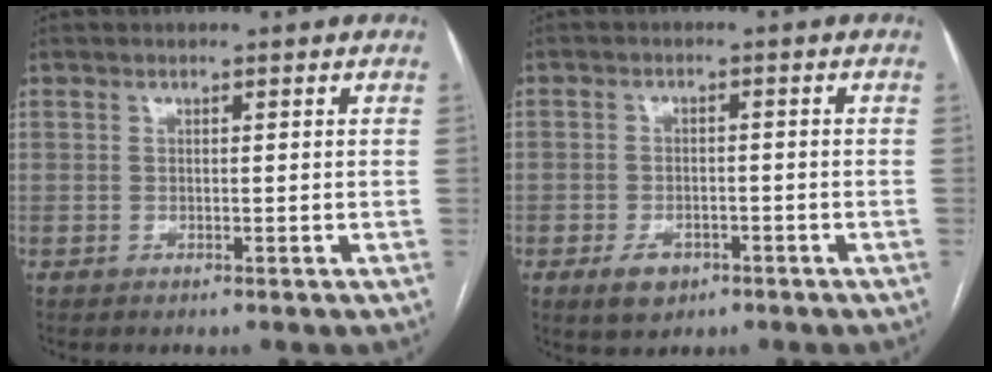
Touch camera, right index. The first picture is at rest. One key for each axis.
{"total": 4.2, "fx": -2.3, "fy": 2.9, "fz": 2.0, "tx": -0.031, "ty": 0.002, "tz": -0.027}